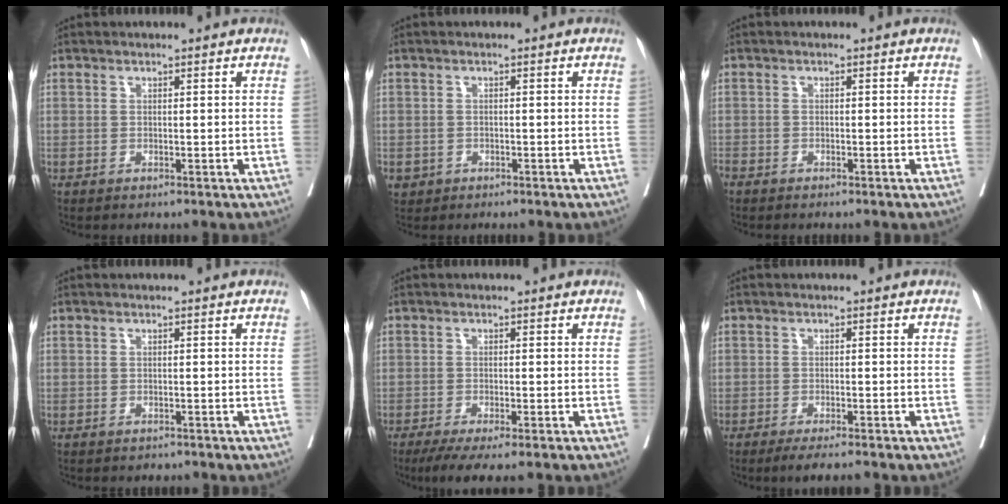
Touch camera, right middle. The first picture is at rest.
{"total": 1.8, "force": [-0.9, 1.6, 0.2], "torque": [-0.002, 0.005, -0.011]}
{"total": 1.9, "force": [-1.7, 0.4, 0.7], "torque": [-0.015, -0.003, -0.033]}
{"total": 1.2, "force": [-1.0, 0.6, 0.1], "torque": [-0.005, 0.000, -0.016]}
{"total": 5.7, "force": [-4.1, 0.6, 3.9], "torque": [-0.054, -0.014, -0.065]}
{"total": 3.8, "force": [-3.1, 0.3, 2.2], "torque": [-0.026, -0.006, -0.047]}